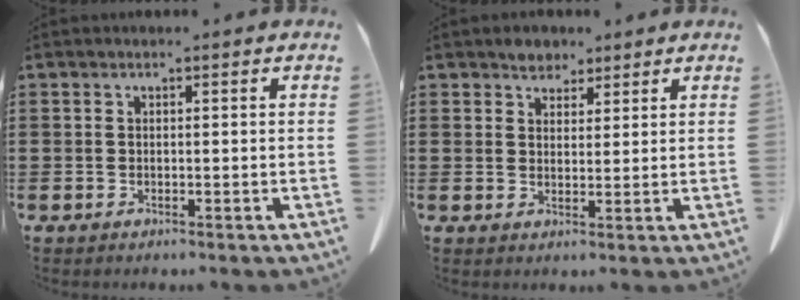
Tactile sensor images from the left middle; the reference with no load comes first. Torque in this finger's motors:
{"motor_torque": [1.14, 1.00, 0.07, 0.02]}